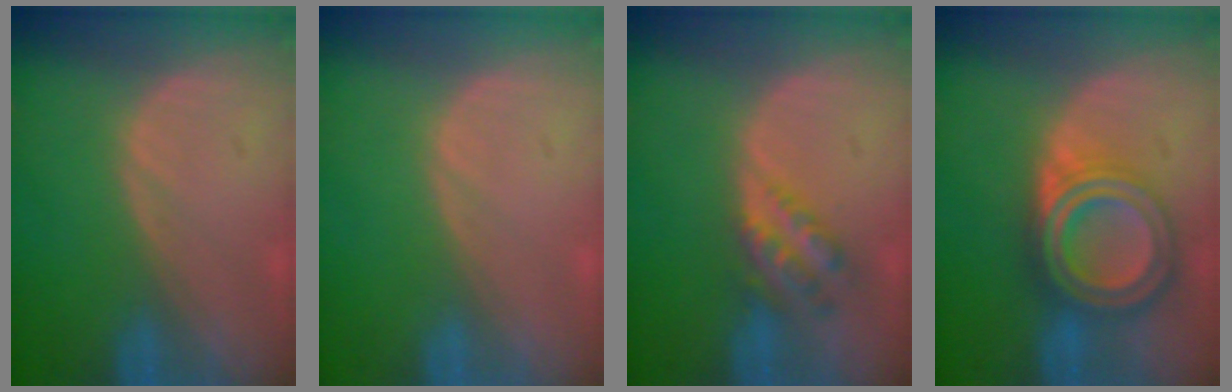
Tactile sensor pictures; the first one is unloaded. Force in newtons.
{"total": 0.0}
{"total": 4.5, "press": 4.0, "slide": 2.0}
{"total": 7.9, "press": 7.8, "slide": 0.4}